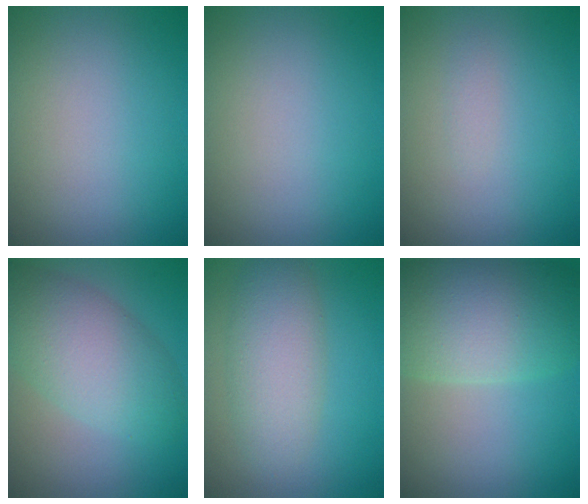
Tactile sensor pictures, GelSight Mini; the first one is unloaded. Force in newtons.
{"total": 0.0}
{"total": 0.6, "press": 0.6, "slide": 0.0}
{"total": 6.6, "press": 6.6, "slide": 0.3}
{"total": 4.5, "press": 4.5, "slide": 0.4}
{"total": 9.6, "press": 9.6, "slide": 0.5}